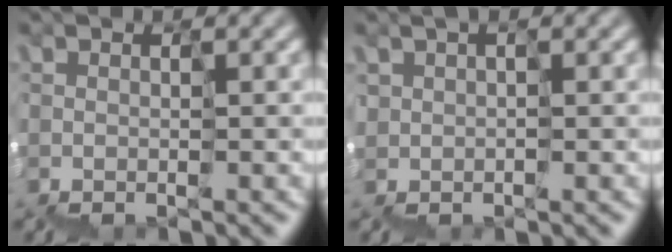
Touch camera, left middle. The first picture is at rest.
{"total": 1.4, "force": [0.9, 1.1, -0.1], "torque": [0.004, 0.005, 0.021]}